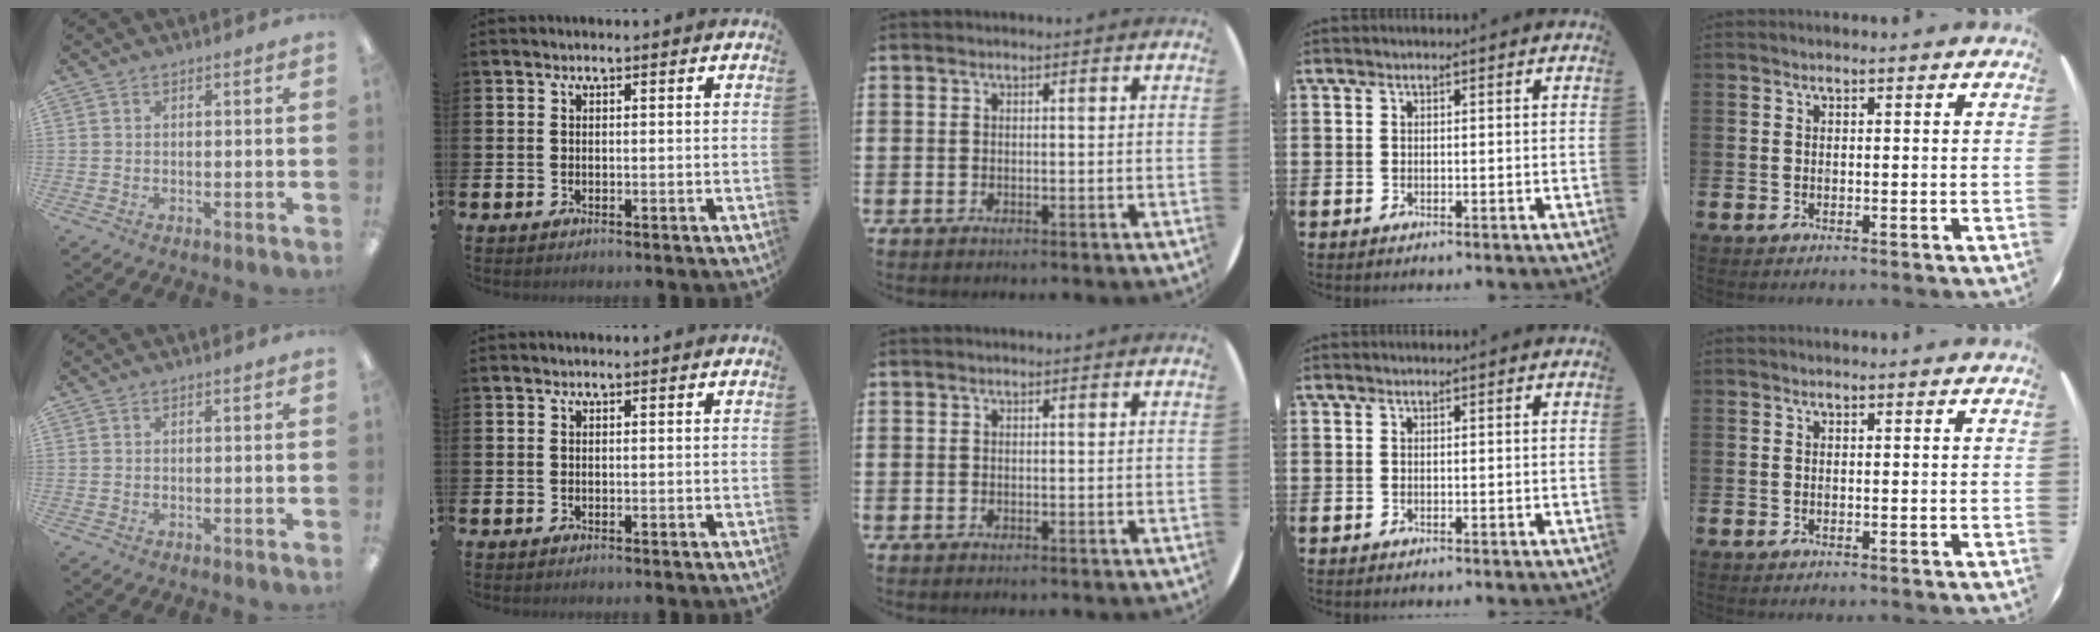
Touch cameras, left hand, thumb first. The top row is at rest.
{}